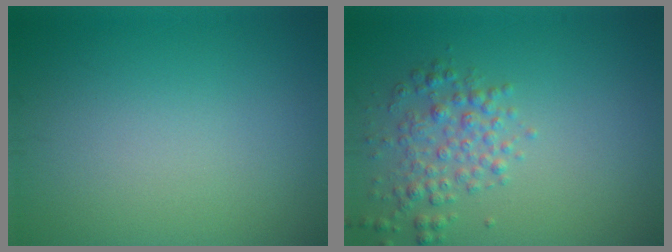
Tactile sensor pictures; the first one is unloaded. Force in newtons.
{"total": 2.7, "press": 2.7, "slide": 0.1}